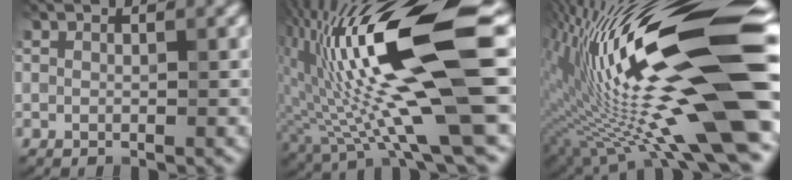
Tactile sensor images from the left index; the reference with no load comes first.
{"total": 16.6, "force": [2.0, 3.9, 16.0], "torque": [-0.288, 0.006, 0.032]}
{"total": 19.2, "force": [-1.0, 4.4, 18.6], "torque": [-0.311, 0.021, -0.025]}